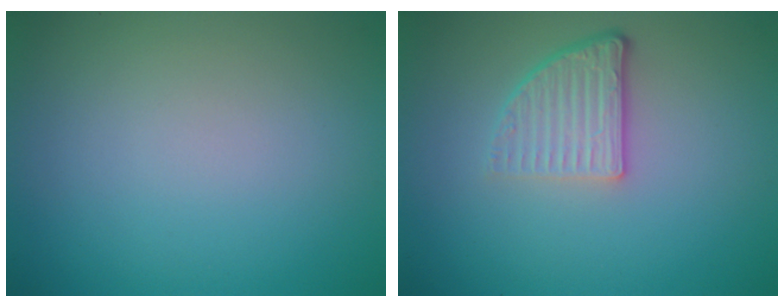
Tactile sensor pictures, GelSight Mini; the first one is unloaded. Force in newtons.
{"total": 3.8, "press": 2.6, "slide": 2.8}